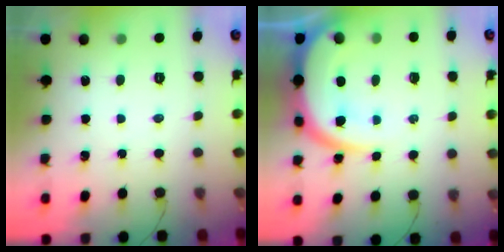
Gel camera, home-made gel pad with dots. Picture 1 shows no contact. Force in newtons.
{"total": 12.7, "press": 12.7, "slide": 1.1}